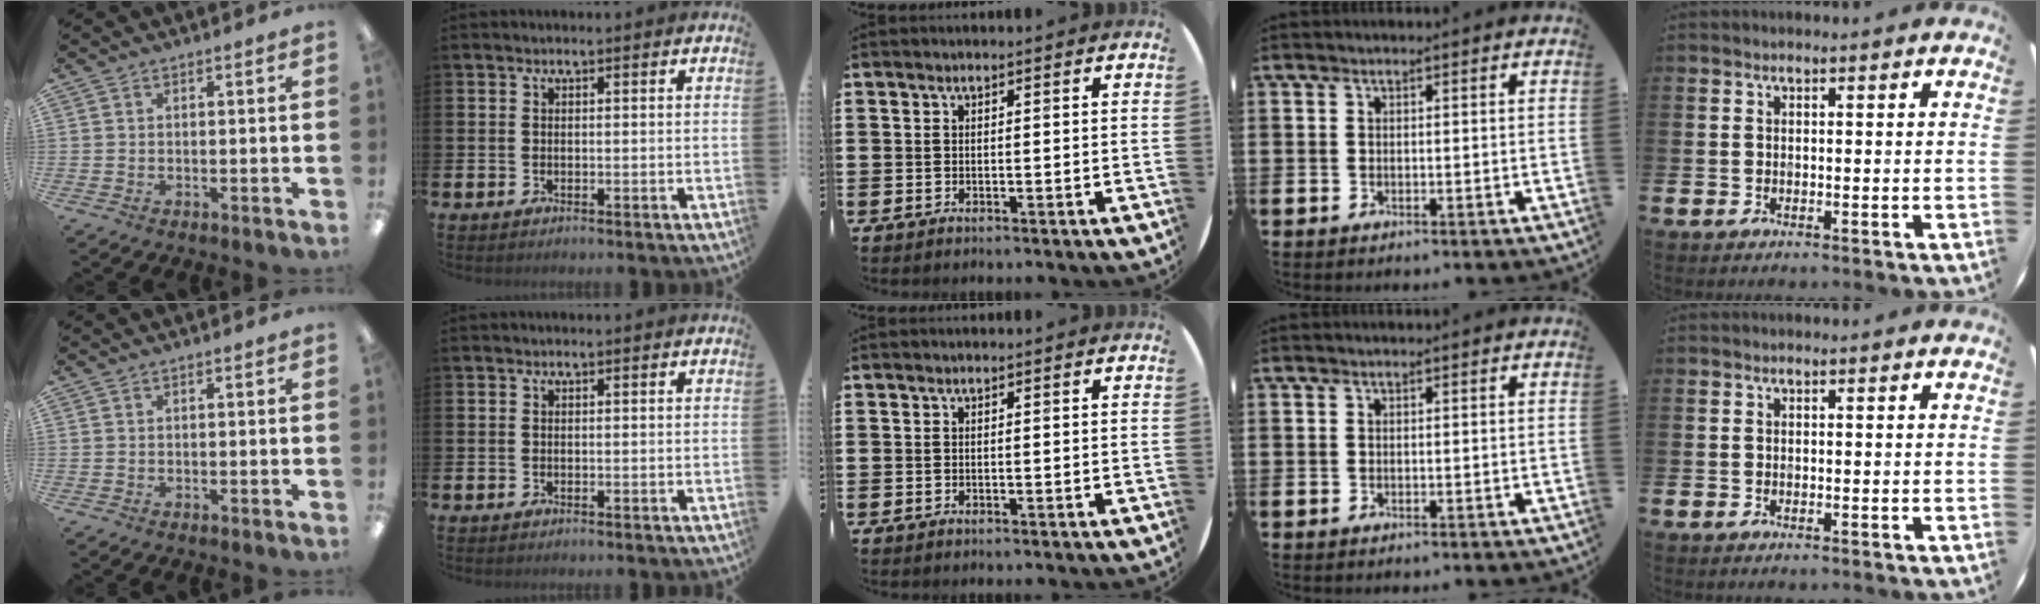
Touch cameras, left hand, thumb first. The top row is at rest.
{}